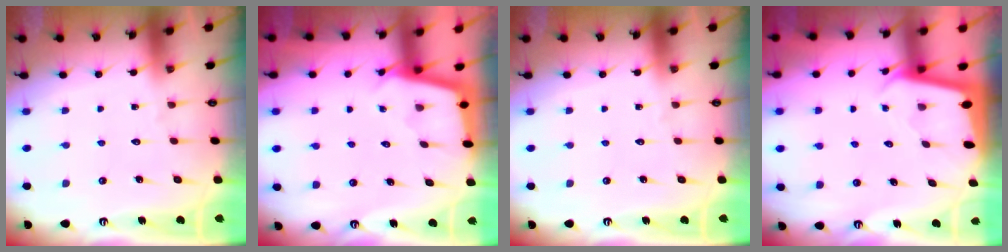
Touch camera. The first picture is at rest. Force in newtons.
{"total": 2.5, "press": 2.5, "slide": 0.2}
{"total": 0.0}
{"total": 2.0, "press": 2.0, "slide": 0.1}